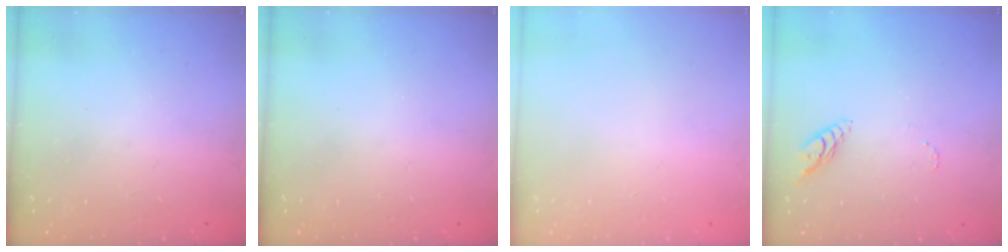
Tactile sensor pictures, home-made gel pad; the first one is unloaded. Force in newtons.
{"total": 0.0}
{"total": 0.0}
{"total": 6.4, "press": 6.4, "slide": 0.6}